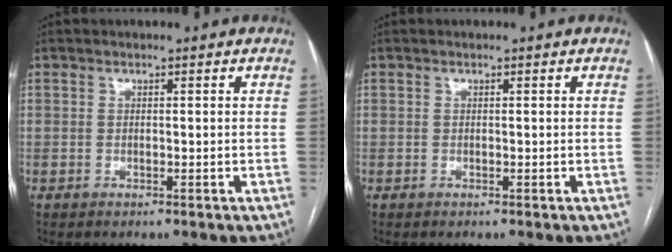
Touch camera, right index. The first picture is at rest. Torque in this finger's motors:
{"motor_torque": [0.00, 0.00, 0.00, 0.00]}